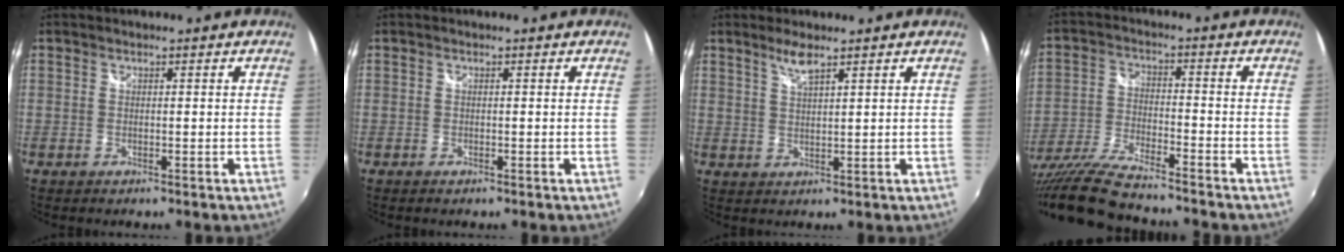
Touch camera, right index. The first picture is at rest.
{"total": 0.0}
{"total": 3.2, "force": [2.4, 0.1, 2.1], "torque": [-0.042, 0.001, 0.047]}
{"total": 15.5, "force": [-13.4, 1.2, 7.8], "torque": [-0.165, -0.039, -0.245]}